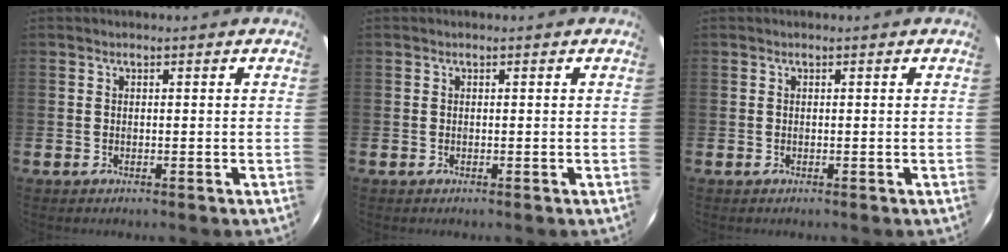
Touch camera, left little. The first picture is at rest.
{"total": 0.0}
{"total": 0.0}